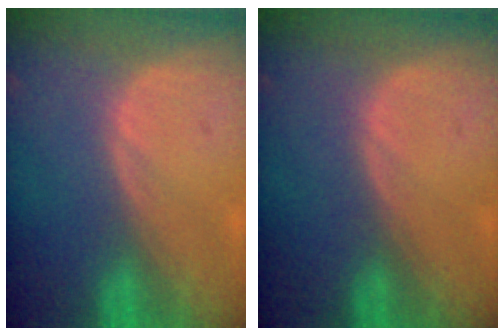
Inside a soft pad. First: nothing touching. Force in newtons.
{"total": 0.0}